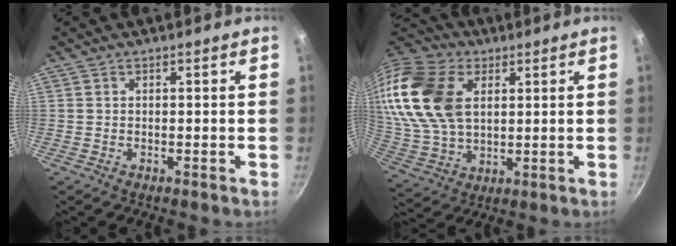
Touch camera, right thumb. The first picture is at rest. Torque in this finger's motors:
{"motor_torque": [0.81, 1.15, 2.42, 0.13, 0.29]}